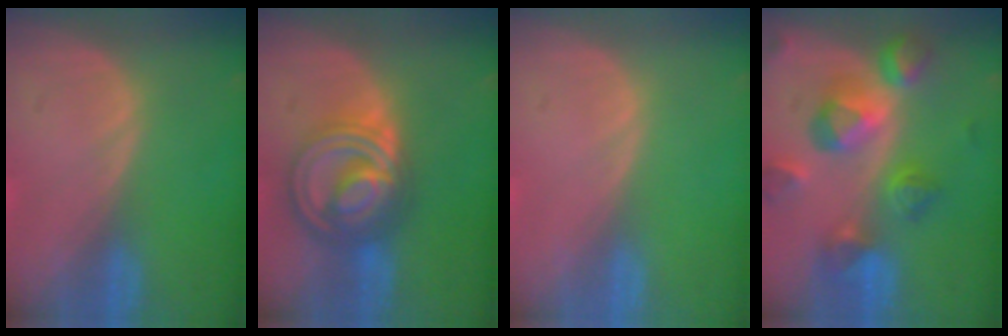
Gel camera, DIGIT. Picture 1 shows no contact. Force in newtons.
{"total": 9.0, "press": 9.0, "slide": 0.7}
{"total": 0.0}
{"total": 10.4, "press": 9.3, "slide": 4.7}